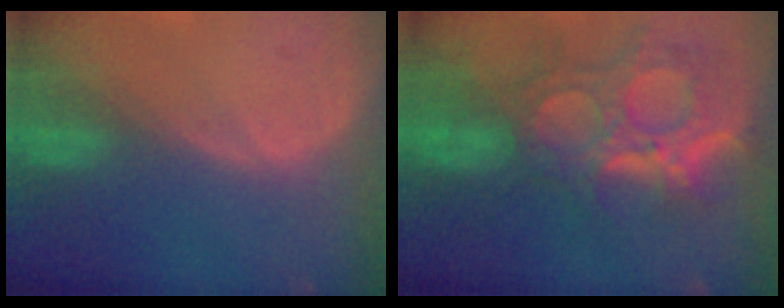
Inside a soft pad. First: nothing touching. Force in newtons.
{"total": 12.1, "press": 10.8, "slide": 5.5}